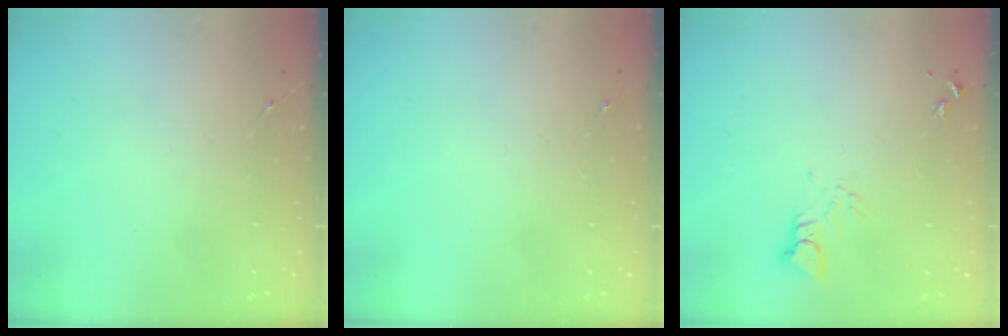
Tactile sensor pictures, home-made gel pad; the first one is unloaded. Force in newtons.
{"total": 0.0}
{"total": 3.2, "press": 3.2, "slide": 0.2}